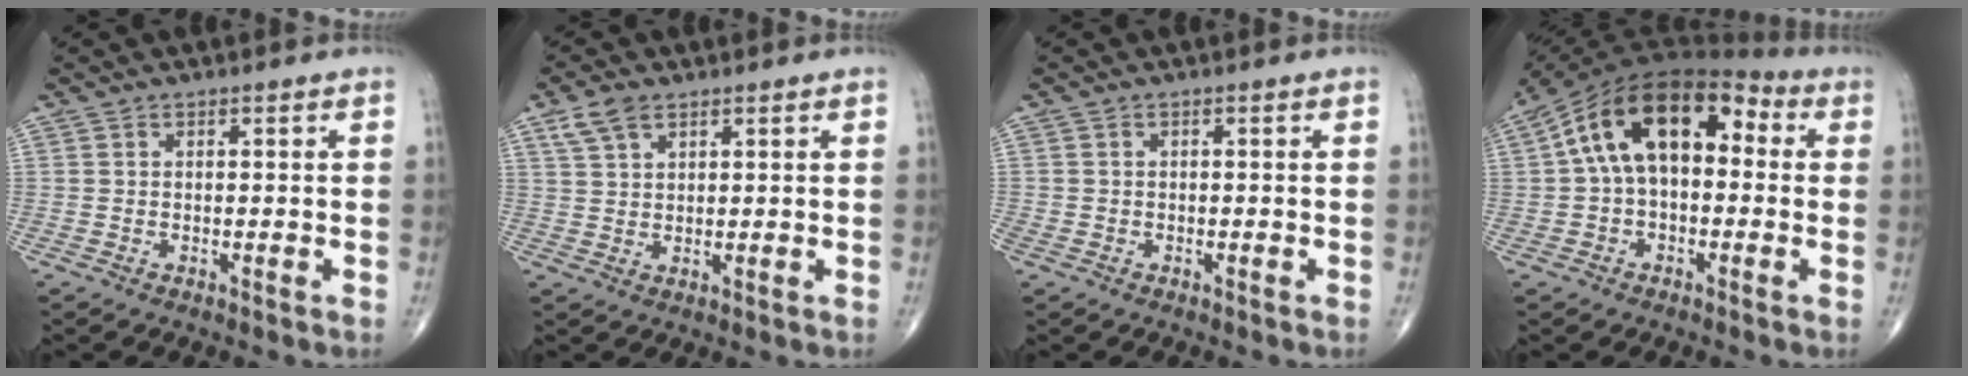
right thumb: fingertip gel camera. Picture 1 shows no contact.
{"total": 4.5, "force": [2.7, 2.4, 2.6], "torque": [-0.050, 0.001, 0.058]}
{"total": 1.3, "force": [-0.6, 1.1, 0.5], "torque": [-0.016, 0.001, -0.010]}
{"total": 16.3, "force": [2.3, 9.5, 13.0], "torque": [-0.208, 0.049, 0.025]}